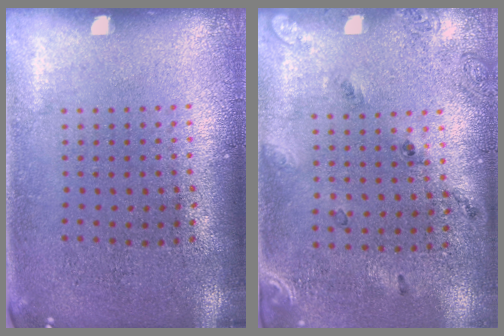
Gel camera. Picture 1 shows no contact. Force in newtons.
{"total": 1.7, "press": 1.1, "slide": 1.3}